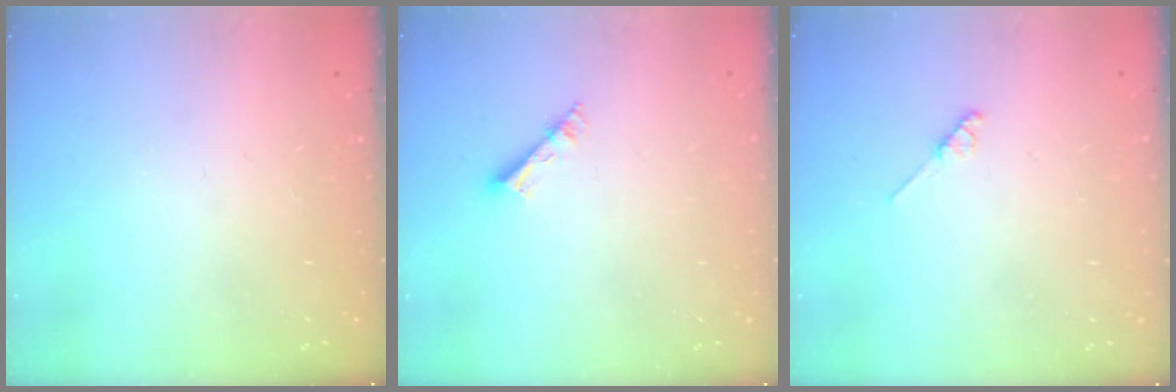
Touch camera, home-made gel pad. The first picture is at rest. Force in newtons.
{"total": 3.6, "press": 3.5, "slide": 0.3}
{"total": 2.0, "press": 1.9, "slide": 0.3}